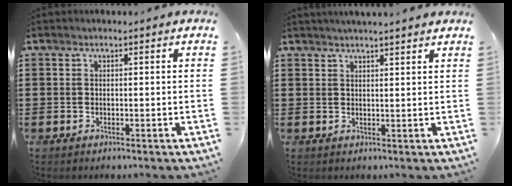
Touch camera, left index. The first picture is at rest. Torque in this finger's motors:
{"motor_torque": [1.13, -1.00, 0.23, 0.10]}